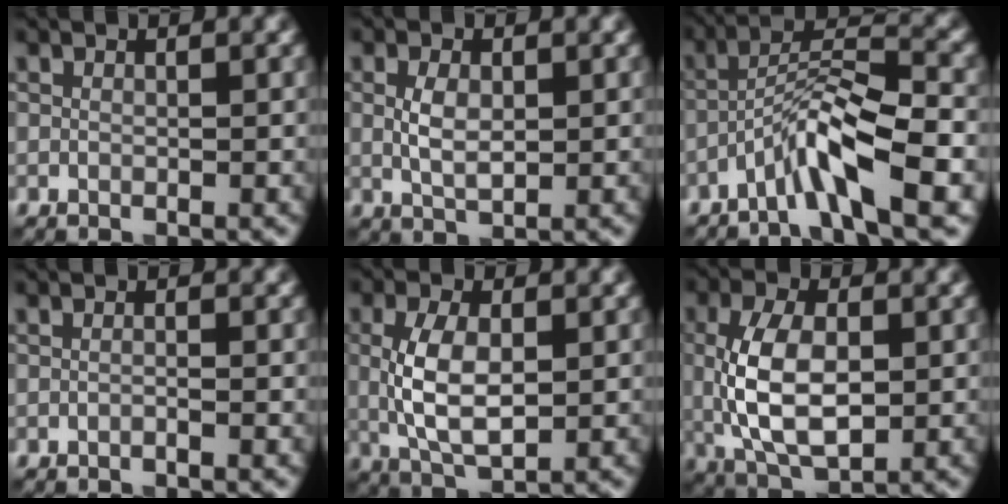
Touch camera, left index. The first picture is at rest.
{"total": 2.8, "force": [0.3, 1.5, 2.3], "torque": [-0.054, 0.000, 0.008]}
{"total": 6.4, "force": [-3.5, 0.9, 5.3], "torque": [-0.096, 0.017, -0.071]}
{"total": 0.5, "force": [-0.3, 0.0, 0.5], "torque": [-0.010, -0.003, -0.010]}
{"total": 5.6, "force": [0.1, 2.7, 4.9], "torque": [-0.103, 0.000, 0.005]}
{"total": 7.5, "force": [-0.2, 4.1, 6.4], "torque": [-0.133, -0.001, -0.001]}